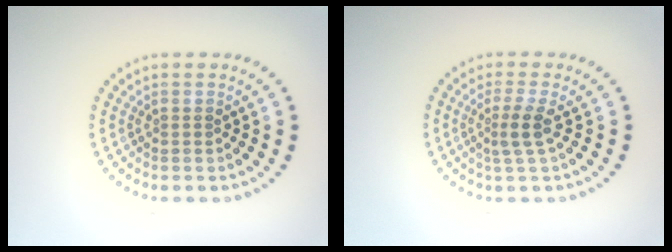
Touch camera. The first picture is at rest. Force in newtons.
{"total": 2.1, "press": 1.4, "slide": 1.5}